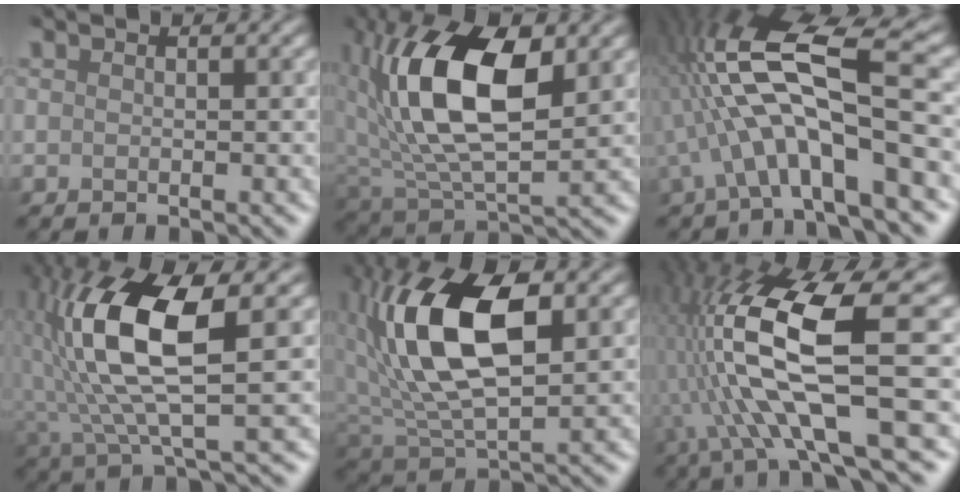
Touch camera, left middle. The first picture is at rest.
{"total": 11.5, "force": [3.3, 5.6, 9.5], "torque": [-0.182, 0.013, 0.059]}
{"total": 10.9, "force": [-1.2, 2.8, 10.5], "torque": [-0.192, 0.031, -0.024]}
{"total": 9.5, "force": [1.9, 2.4, 9.0], "torque": [-0.188, 0.013, 0.040]}
{"total": 11.5, "force": [3.1, 5.6, 9.5], "torque": [-0.187, 0.017, 0.053]}
{"total": 12.7, "force": [-1.1, 3.3, 12.2], "torque": [-0.239, 0.012, -0.017]}